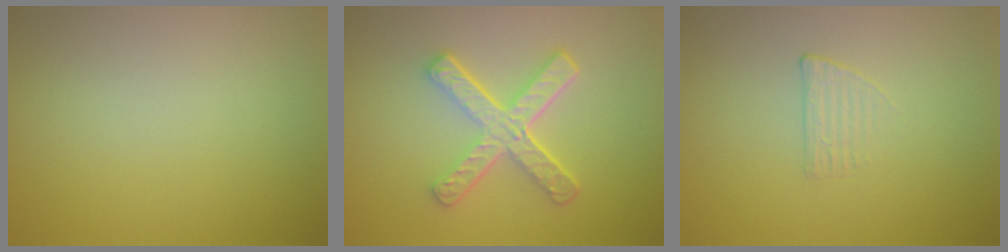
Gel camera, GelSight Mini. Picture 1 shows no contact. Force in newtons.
{"total": 5.1, "press": 3.6, "slide": 3.5}
{"total": 1.0, "press": 0.3, "slide": 1.0}